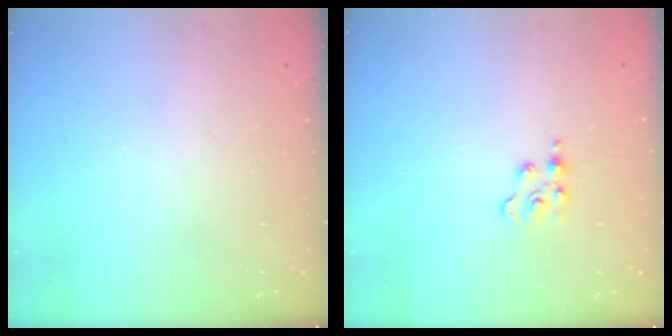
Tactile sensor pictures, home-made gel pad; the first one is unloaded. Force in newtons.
{"total": 2.9, "press": 2.9, "slide": 0.4}